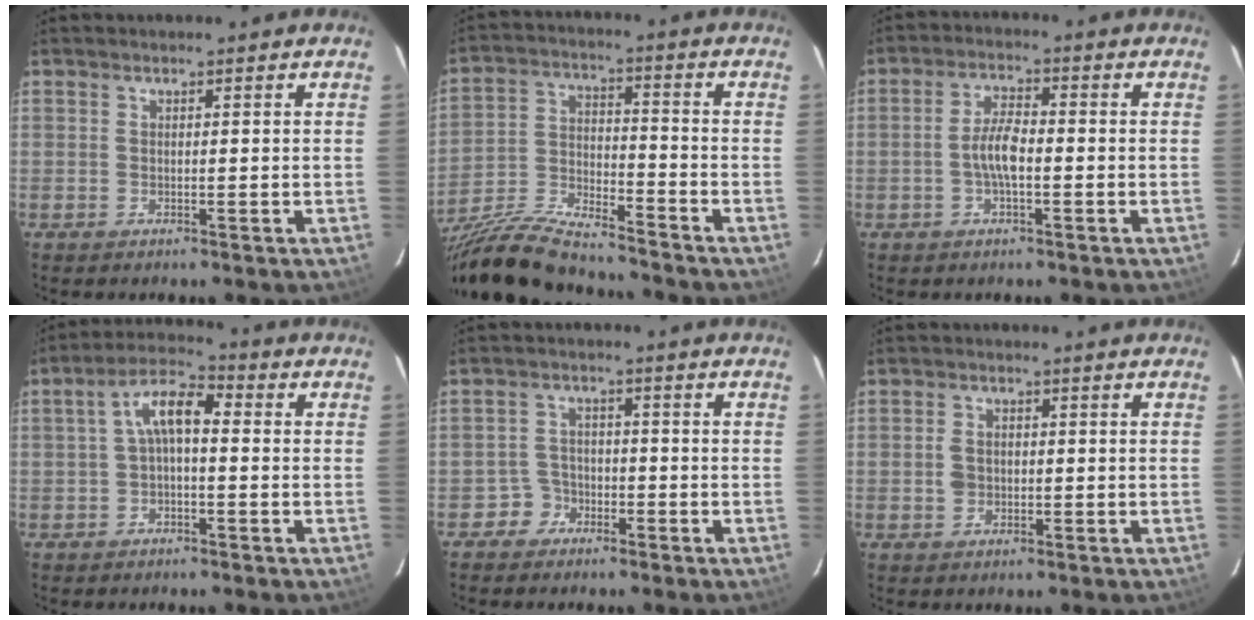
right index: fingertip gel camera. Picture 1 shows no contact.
{"total": 19.2, "force": [-16.5, 3.6, 9.1], "torque": [-0.190, -0.027, -0.288]}
{"total": 5.1, "force": [-1.3, 1.6, 4.6], "torque": [-0.095, 0.009, -0.026]}
{"total": 6.4, "force": [-0.2, 2.8, 5.7], "torque": [-0.116, 0.026, -0.005]}
{"total": 3.6, "force": [-2.3, 2.7, -0.3], "torque": [0.003, 0.017, -0.043]}
{"total": 2.7, "force": [-0.4, 2.3, 1.4], "torque": [-0.028, 0.006, -0.006]}